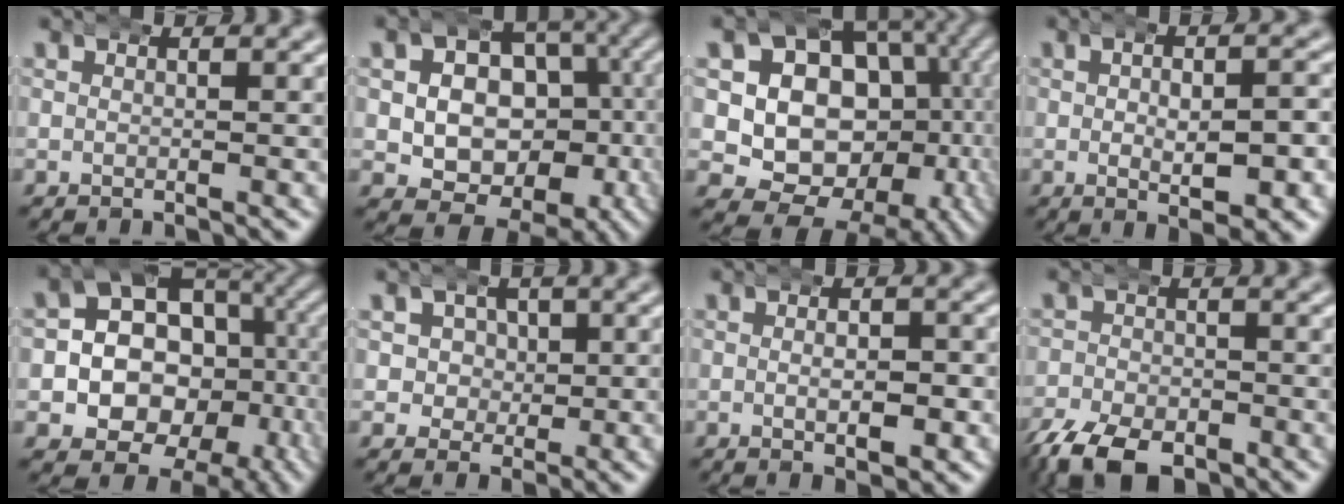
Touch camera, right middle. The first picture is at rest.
{"total": 11.2, "force": [-3.1, 9.1, 5.7], "torque": [-0.077, -0.042, -0.043]}
{"total": 20.9, "force": [-1.4, 17.5, 11.3], "torque": [-0.239, -0.087, -0.008]}
{"total": 4.6, "force": [-0.1, 1.4, 4.4], "torque": [-0.057, 0.004, -0.002]}
{"total": 13.5, "force": [-3.1, 11.6, 6.2], "torque": [-0.135, -0.062, -0.041]}
{"total": 3.6, "force": [0.5, 3.2, 1.6], "torque": [-0.029, -0.011, 0.011]}
{"total": 3.8, "force": [-0.8, 1.9, 3.1], "torque": [-0.030, 0.005, -0.022]}
{"total": 6.4, "force": [-4.6, 3.2, 3.1], "torque": [-0.057, -0.023, -0.070]}